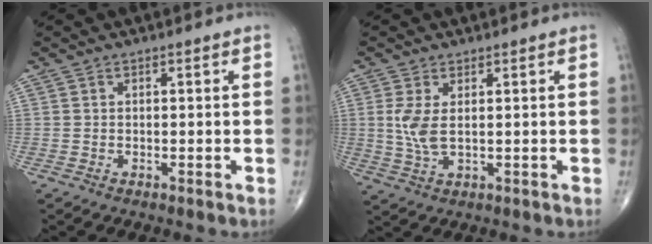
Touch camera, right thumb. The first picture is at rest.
{"total": 4.9, "force": [0.8, 1.9, 4.4], "torque": [-0.108, -0.008, 0.022]}